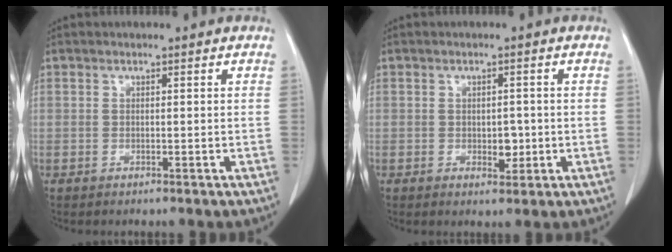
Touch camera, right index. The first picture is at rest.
{"total": 2.5, "force": [-0.4, 1.5, 1.9], "torque": [-0.022, 0.001, -0.001]}